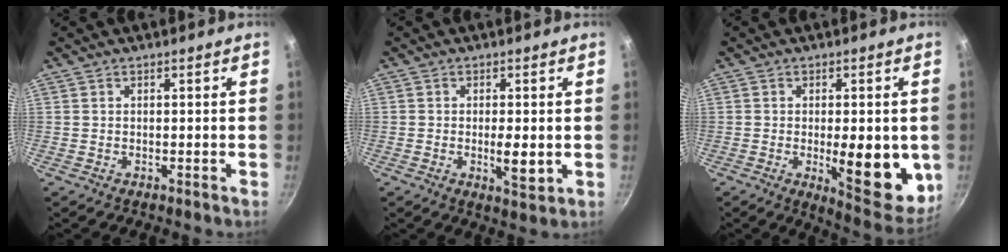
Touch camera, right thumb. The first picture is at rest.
{"total": 4.3, "force": [-0.4, 1.4, 4.1], "torque": [-0.072, -0.008, -0.005]}
{"total": 14.5, "force": [-1.8, 5.4, 13.4], "torque": [-0.146, -0.019, -0.015]}